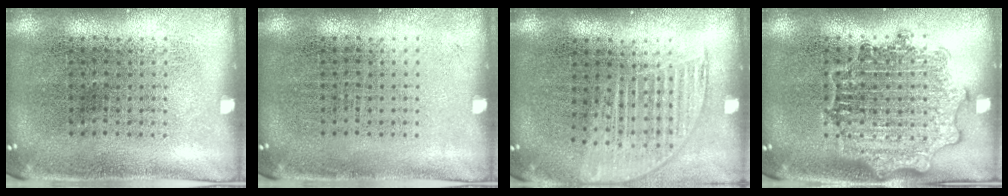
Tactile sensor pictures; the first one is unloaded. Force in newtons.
{"total": 0.0}
{"total": 1.4, "press": 1.3, "slide": 0.5}
{"total": 1.8, "press": 1.7, "slide": 0.2}